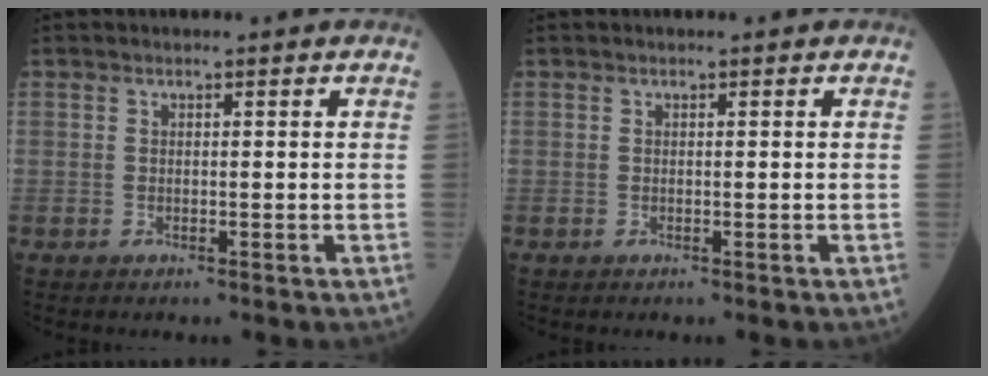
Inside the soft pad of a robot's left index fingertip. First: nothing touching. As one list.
[{"total": 0.0}]